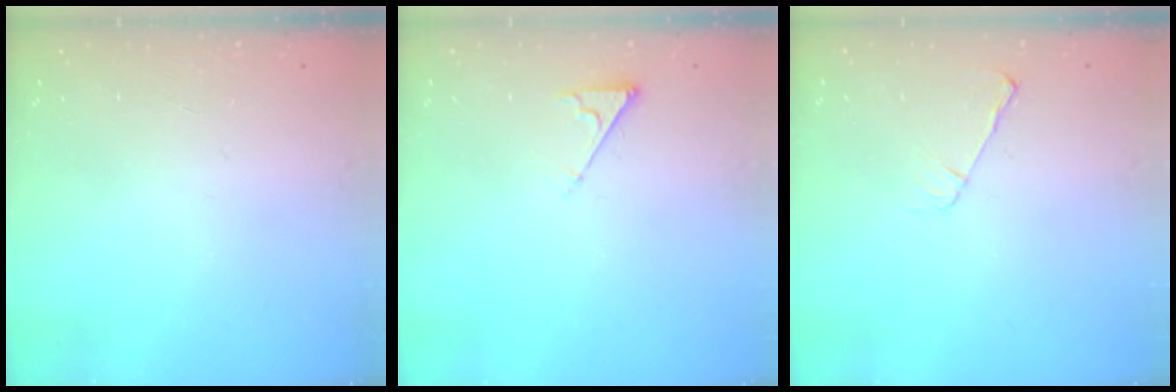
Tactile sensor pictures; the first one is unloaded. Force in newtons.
{"total": 3.6, "press": 3.6, "slide": 0.4}
{"total": 3.6, "press": 3.5, "slide": 0.5}